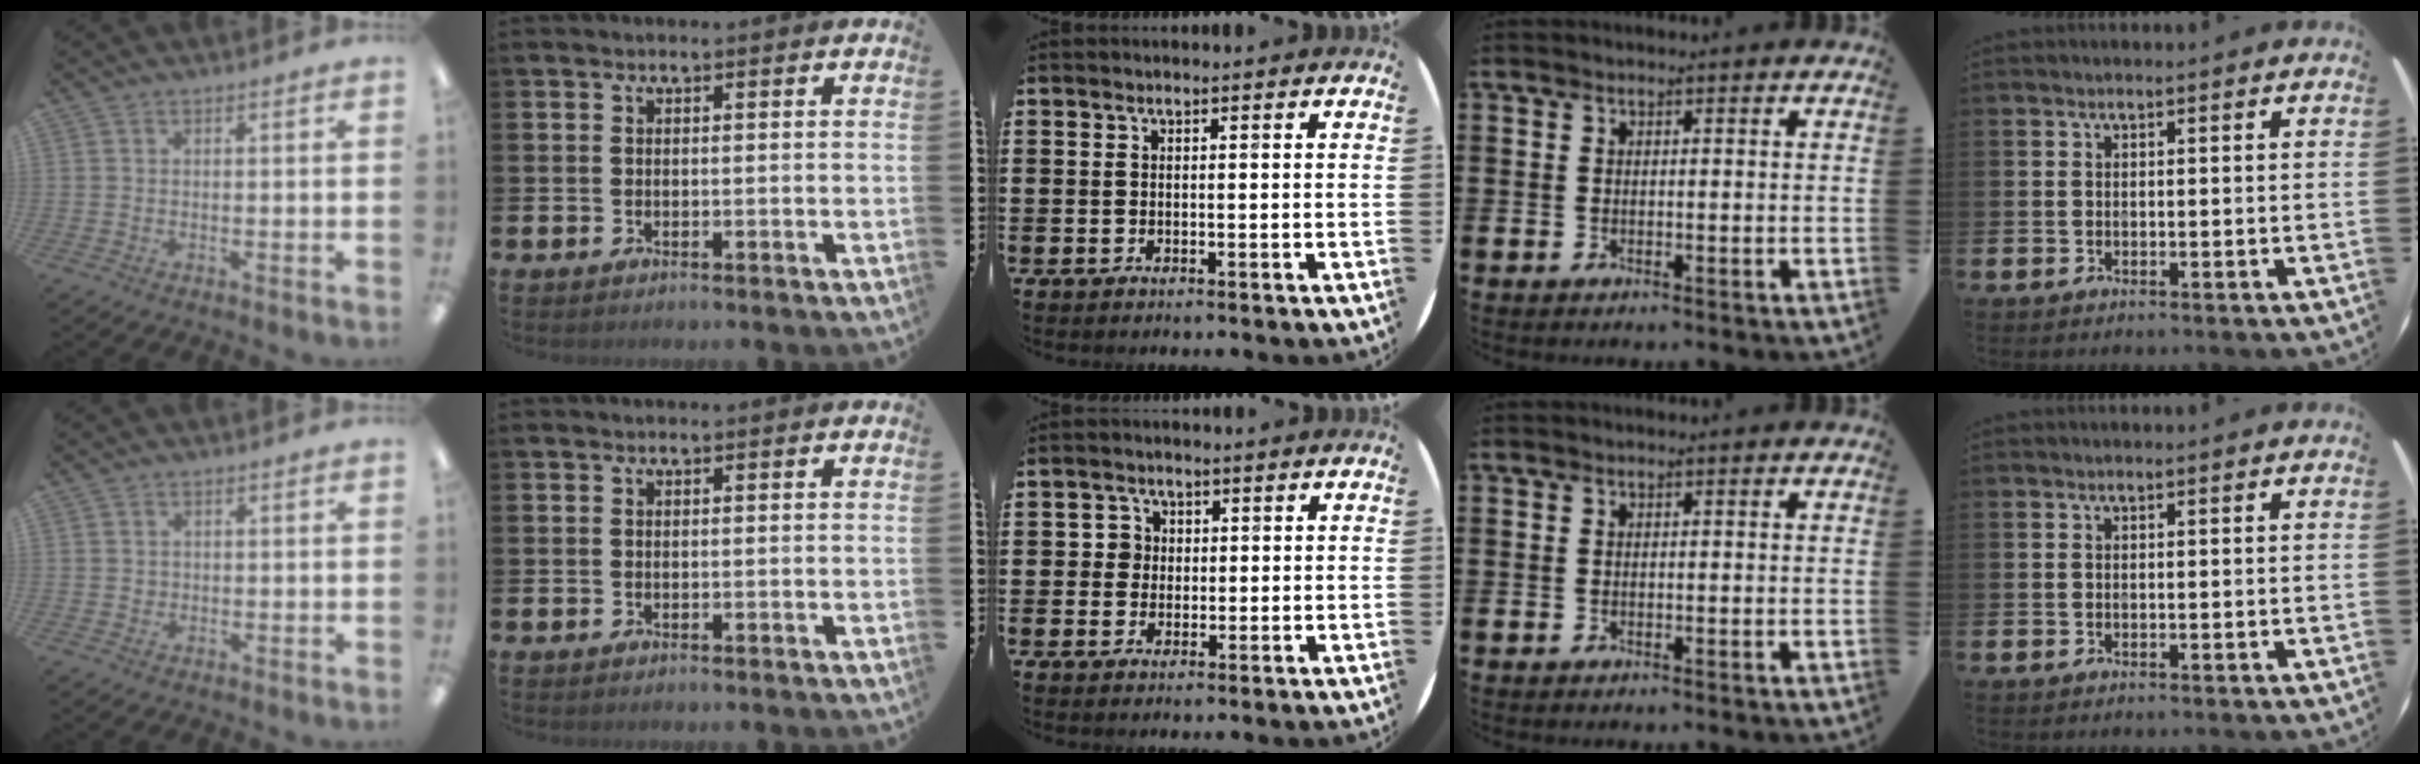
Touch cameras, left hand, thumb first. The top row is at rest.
{"thumb": {"total": 0.9, "force": [0.3, 0.8, 0.1], "torque": [-0.003, 0.004, 0.004]}, "middle": {"total": 2.2, "force": [0.6, 2.1, 0.4], "torque": [-0.006, 0.008, 0.009]}}